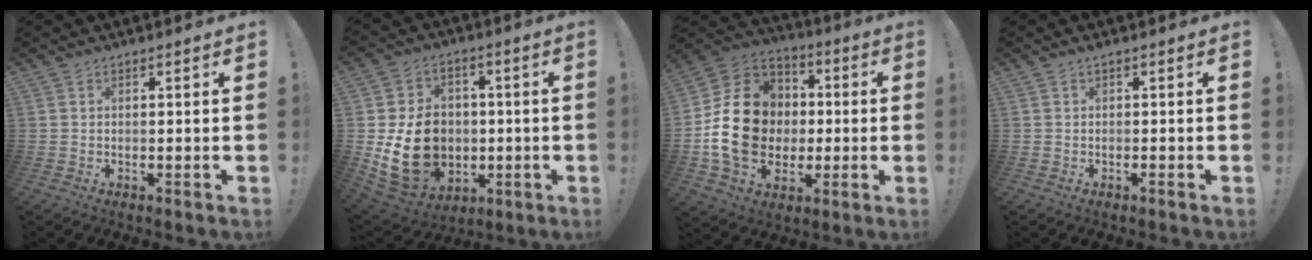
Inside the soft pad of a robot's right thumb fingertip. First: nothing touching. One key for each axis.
{"total": 17.9, "fx": -1.9, "fy": 14.4, "fz": 10.5, "tx": -0.186, "ty": 0.004, "tz": -0.017}
{"total": 20.6, "fx": -1.1, "fy": 16.8, "fz": 11.7, "tx": -0.183, "ty": 0.023, "tz": 0.001}
{"total": 0.7, "fx": -0.4, "fy": -0.1, "fz": 0.6, "tx": -0.011, "ty": -0.001, "tz": -0.007}